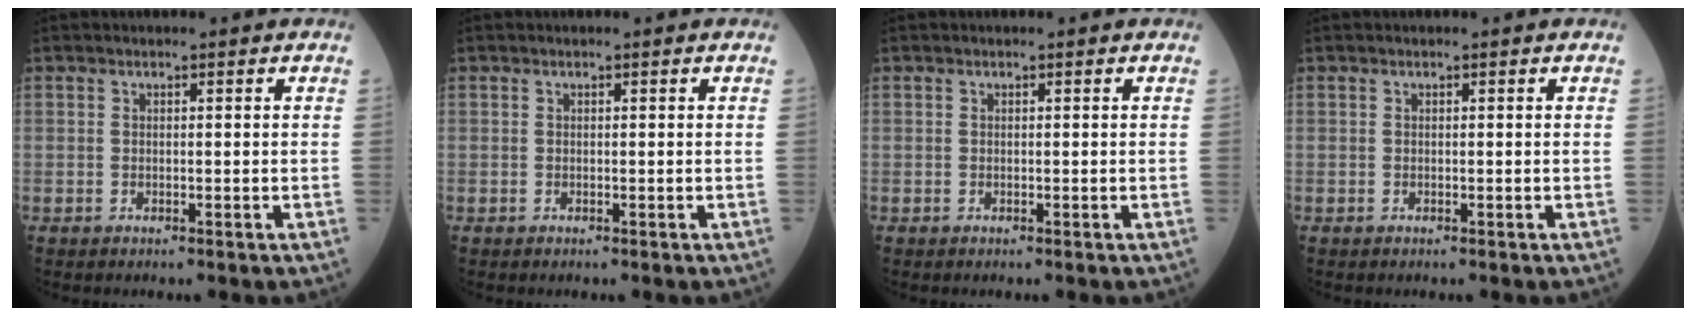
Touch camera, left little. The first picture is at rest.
{"total": 0.0}
{"total": 0.0}
{"total": 0.0}